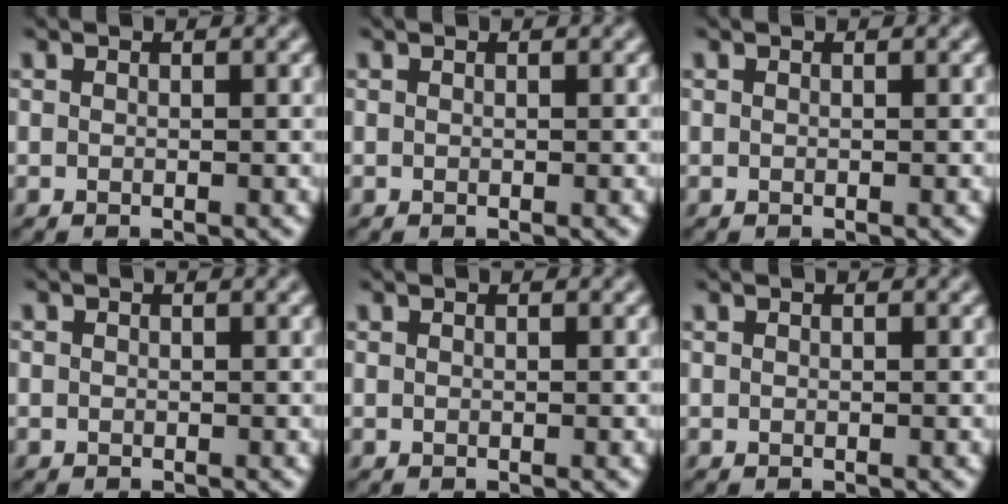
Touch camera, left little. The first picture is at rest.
{"total": 0.0}
{"total": 0.0}
{"total": 0.6, "force": [-0.1, 0.6, 0.0], "torque": [0.006, -0.001, -0.004]}
{"total": 0.0}
{"total": 0.0}